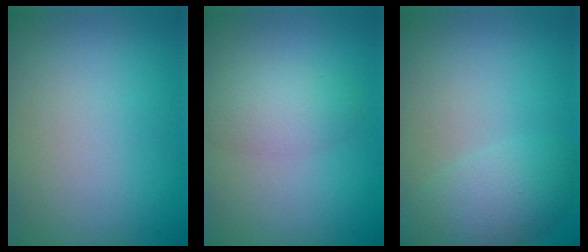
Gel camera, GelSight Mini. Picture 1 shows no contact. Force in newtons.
{"total": 2.4, "press": 2.4, "slide": 0.0}
{"total": 4.2, "press": 4.2, "slide": 0.2}